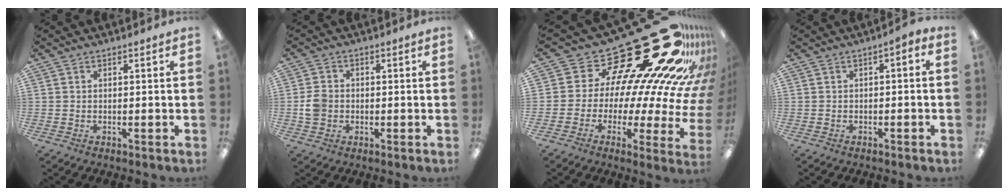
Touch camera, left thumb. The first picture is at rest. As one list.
[{"total": 5.0, "force": [-0.6, 4.4, 2.1], "torque": [-0.024, 0.006, -0.012]}, {"total": 32.0, "force": [20.4, 12.3, 21.4], "torque": [-0.266, -0.204, 0.382]}, {"total": 1.6, "force": [-1.1, 0.7, 0.9], "torque": [-0.016, 0.005, -0.021]}]